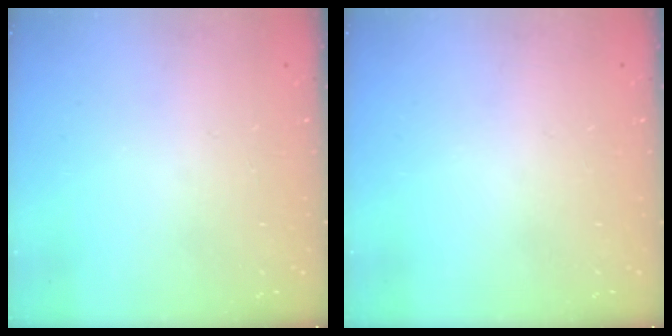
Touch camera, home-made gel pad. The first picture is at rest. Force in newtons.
{"total": 0.0}